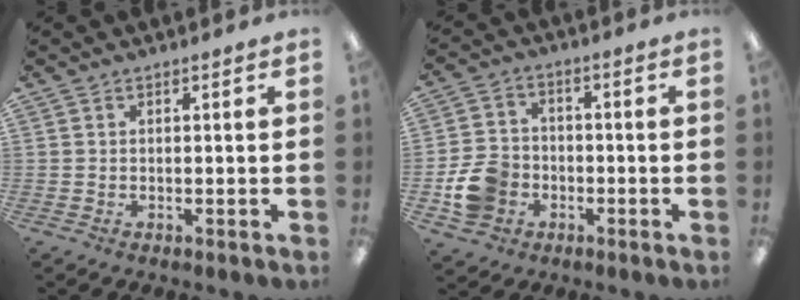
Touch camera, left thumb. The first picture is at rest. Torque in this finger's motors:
{"motor_torque": [-0.22, 0.29, 0.20, -0.14, 0.03]}